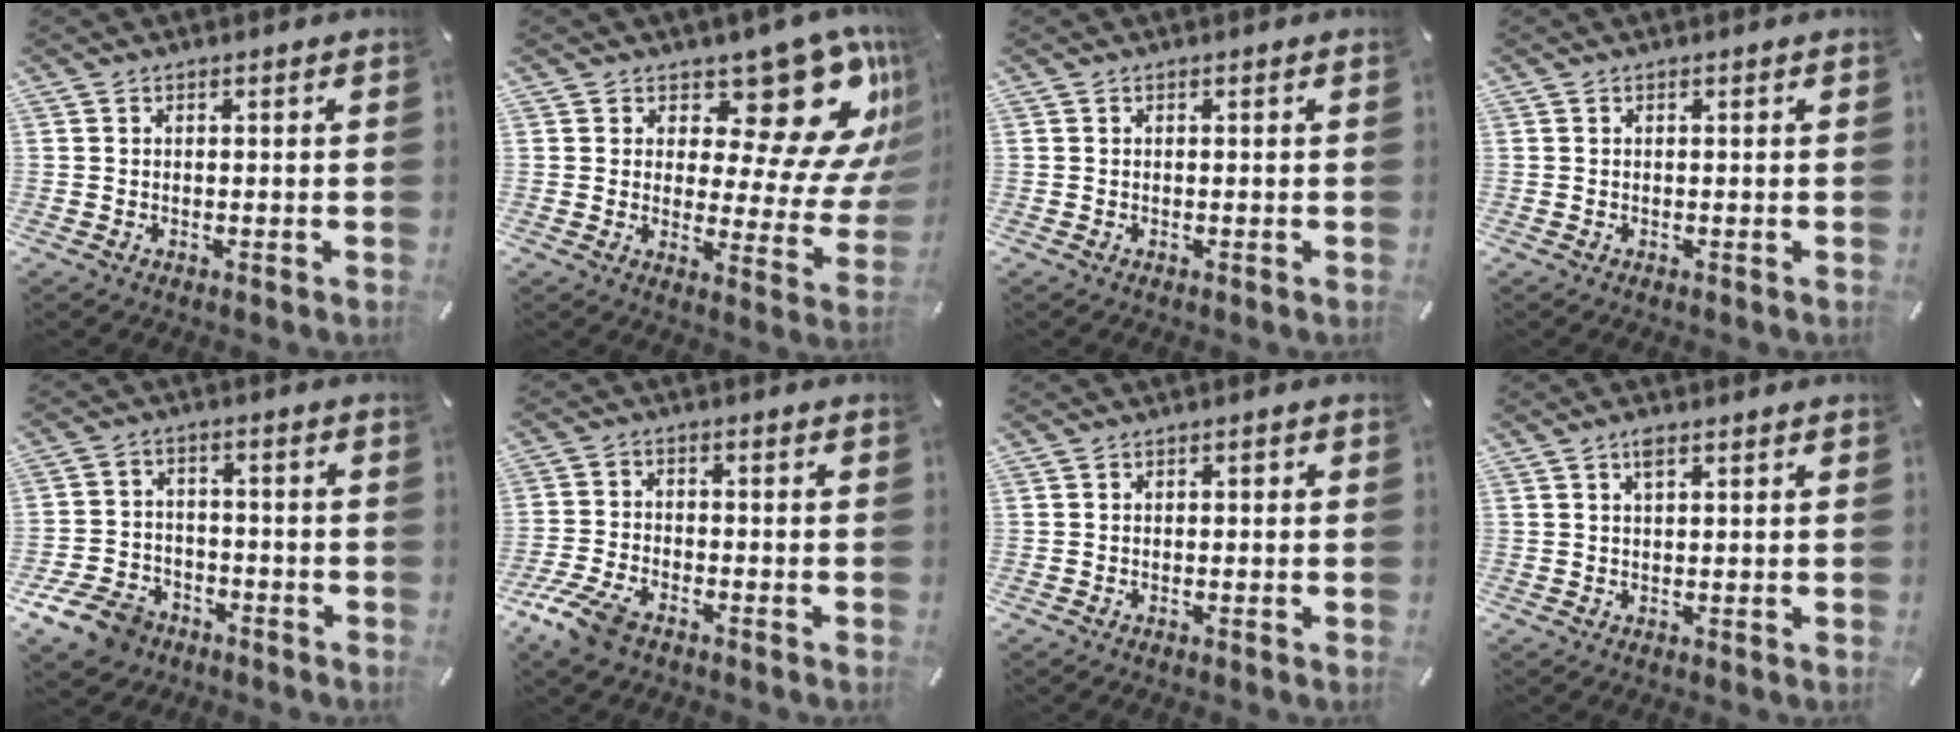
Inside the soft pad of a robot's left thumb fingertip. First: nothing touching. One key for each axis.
{"total": 18.0, "fx": 10.4, "fy": 8.7, "fz": 11.8, "tx": -0.130, "ty": -0.100, "tz": 0.171}
{"total": 0.0}
{"total": 0.0}
{"total": 10.0, "fx": -6.9, "fy": 6.4, "fz": 3.5, "tx": -0.069, "ty": 0.047, "tz": -0.127}
{"total": 7.5, "fx": -5.0, "fy": 3.5, "fz": 4.3, "tx": -0.109, "ty": 0.011, "tz": -0.099}
{"total": 1.0, "fx": -0.3, "fy": 0.5, "fz": 0.7, "tx": -0.015, "ty": 0.004, "tz": -0.008}
{"total": 2.2, "fx": 1.0, "fy": 0.7, "fz": 1.7, "tx": -0.039, "ty": 0.003, "tz": 0.017}